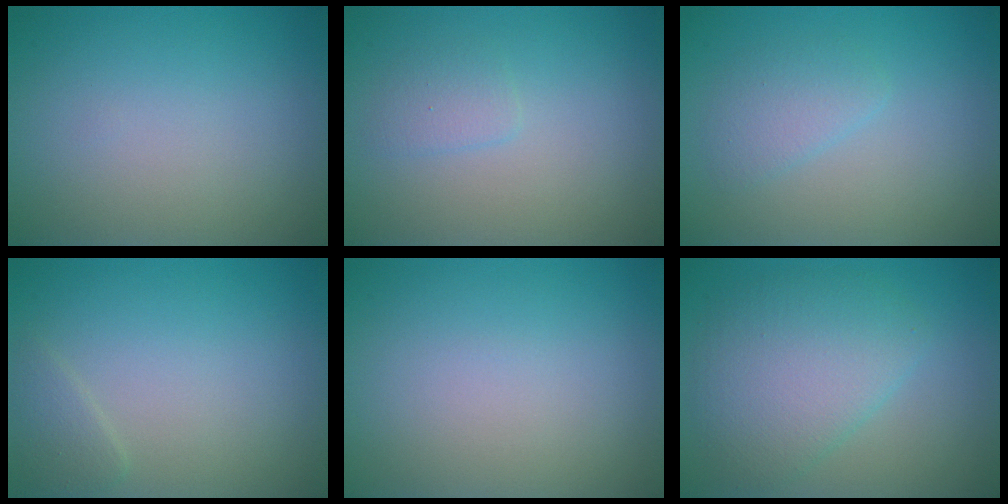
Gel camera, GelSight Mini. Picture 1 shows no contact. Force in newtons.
{"total": 1.3, "press": 1.3, "slide": 0.1}
{"total": 1.8, "press": 1.8, "slide": 0.1}
{"total": 1.3, "press": 1.3, "slide": 0.1}
{"total": 0.0}
{"total": 5.5, "press": 5.5, "slide": 0.2}